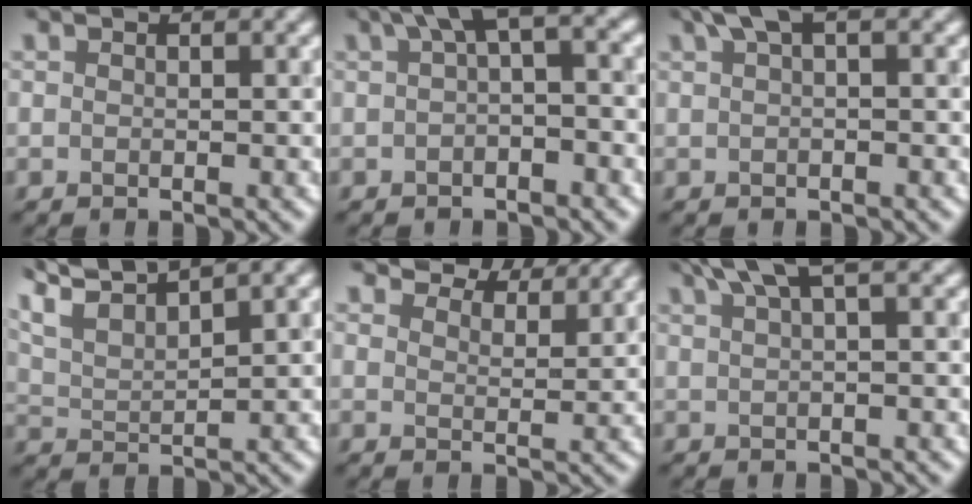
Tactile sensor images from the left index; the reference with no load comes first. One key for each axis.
{"total": 3.2, "fx": 0.6, "fy": 0.8, "fz": 3.1, "tx": -0.042, "ty": 0.019, "tz": 0.005}
{"total": 1.9, "fx": 0.9, "fy": 0.3, "fz": 1.6, "tx": -0.024, "ty": 0.009, "tz": 0.017}
{"total": 7.0, "fx": 6.1, "fy": 1.1, "fz": 3.3, "tx": -0.069, "ty": 0.023, "tz": 0.102}
{"total": 5.6, "fx": 5.1, "fy": 1.4, "fz": 1.8, "tx": -0.035, "ty": -0.003, "tz": 0.079}
{"total": 3.5, "fx": 2.3, "fy": 0.4, "fz": 2.5, "tx": -0.030, "ty": 0.015, "tz": 0.043}